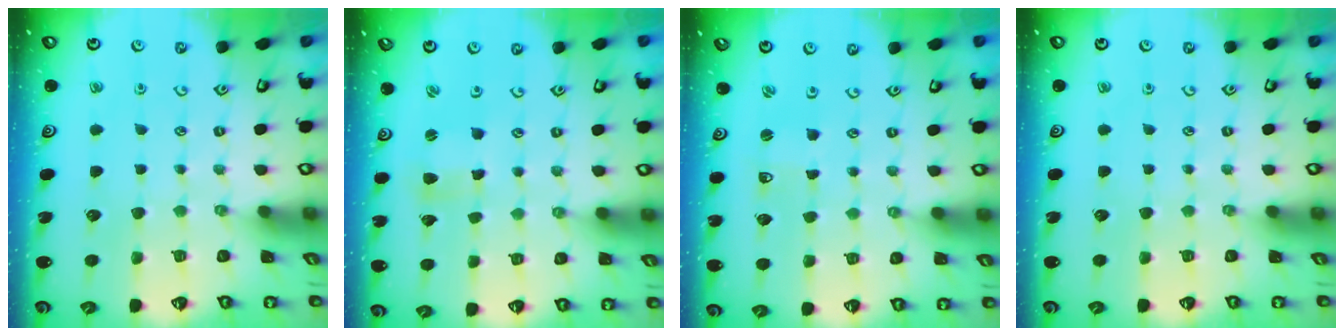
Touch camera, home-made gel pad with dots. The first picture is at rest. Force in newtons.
{"total": 2.5, "press": 2.5, "slide": 0.3}
{"total": 1.2, "press": 1.2, "slide": 0.0}
{"total": 0.0}